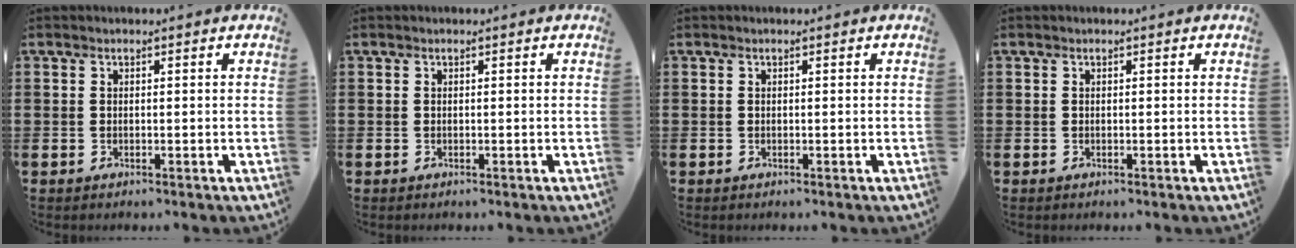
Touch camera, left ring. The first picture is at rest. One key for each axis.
{"total": 0.0}
{"total": 0.0}
{"total": 0.0}